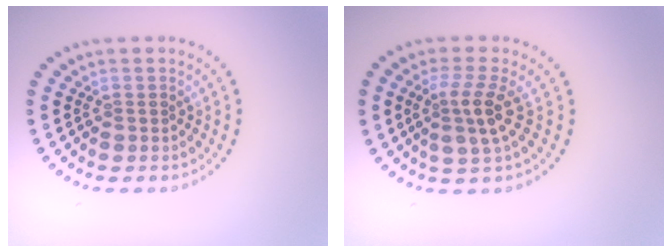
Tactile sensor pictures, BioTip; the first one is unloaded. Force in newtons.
{"total": 2.9, "press": 2.4, "slide": 1.7}